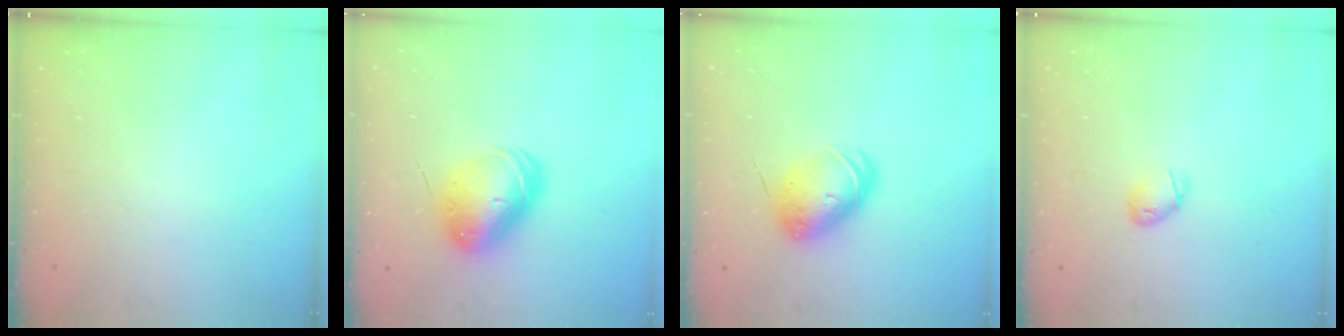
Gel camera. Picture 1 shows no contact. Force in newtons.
{"total": 10.9, "press": 10.7, "slide": 2.0}
{"total": 8.7, "press": 8.6, "slide": 1.1}
{"total": 4.2, "press": 4.1, "slide": 0.7}